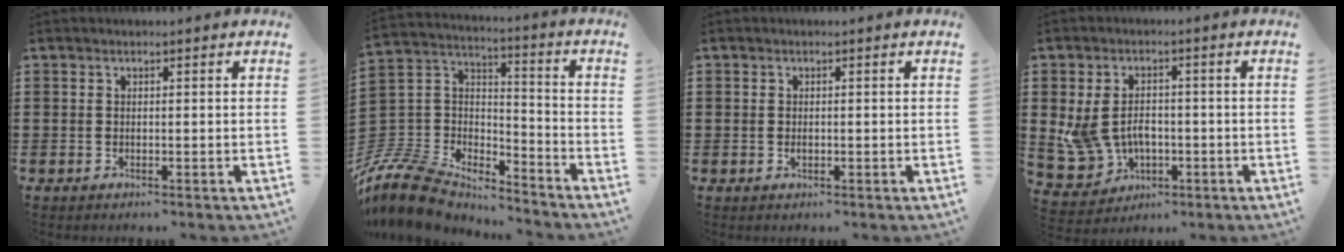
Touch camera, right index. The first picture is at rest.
{"total": 10.5, "force": [-9.3, 3.9, 2.9], "torque": [-0.101, 0.006, -0.194]}
{"total": 0.6, "force": [-0.1, 0.5, 0.3], "torque": [-0.006, 0.001, -0.001]}
{"total": 6.4, "force": [-0.6, 5.2, 3.7], "torque": [-0.106, 0.006, -0.012]}